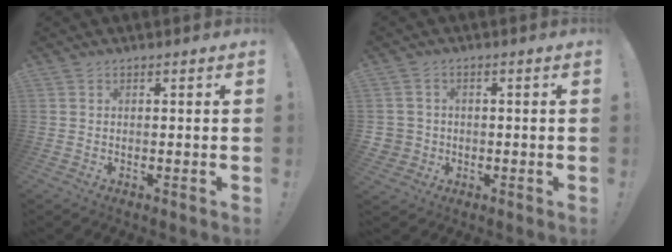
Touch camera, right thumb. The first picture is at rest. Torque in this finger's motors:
{"motor_torque": [0.18, 0.28, -0.36, 0.20, -0.06]}